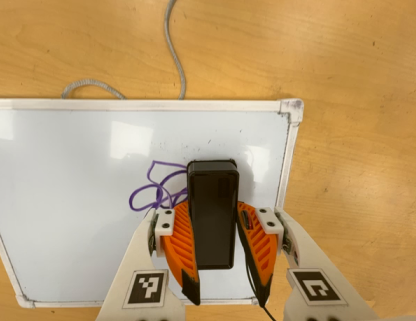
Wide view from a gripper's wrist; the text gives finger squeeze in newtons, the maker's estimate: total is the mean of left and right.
{"total": 10.0, "left": 9.9, "right": 10.2}